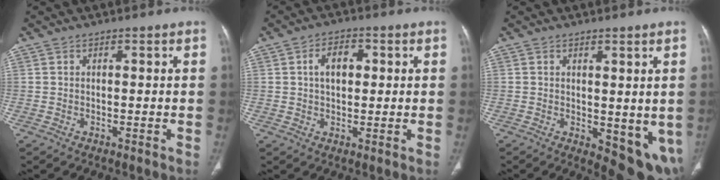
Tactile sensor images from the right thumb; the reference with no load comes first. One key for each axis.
{"total": 5.6, "fx": 1.2, "fy": 3.5, "fz": 4.2, "tx": -0.057, "ty": 0.006, "tz": 0.016}
{"total": 9.2, "fx": -1.0, "fy": 4.1, "fz": 8.1, "tx": -0.083, "ty": -0.023, "tz": -0.001}